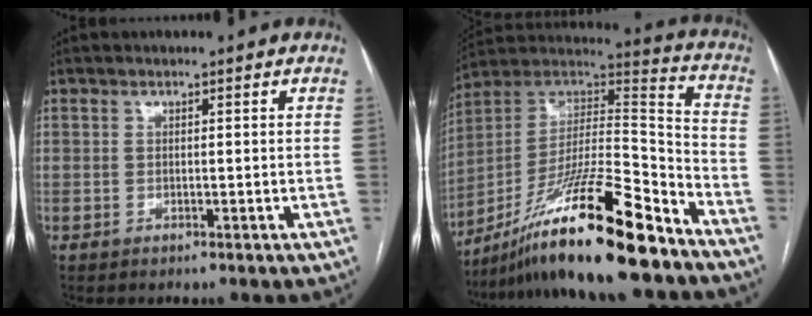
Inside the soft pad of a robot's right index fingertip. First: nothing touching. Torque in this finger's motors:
{"motor_torque": [1.09, -1.05, 1.05, 0.21]}